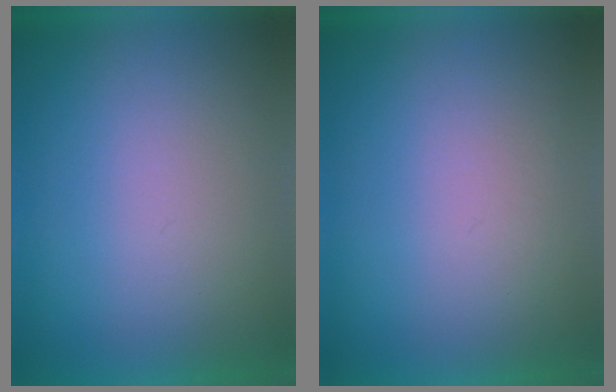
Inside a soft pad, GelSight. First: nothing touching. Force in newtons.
{"total": 1.0}